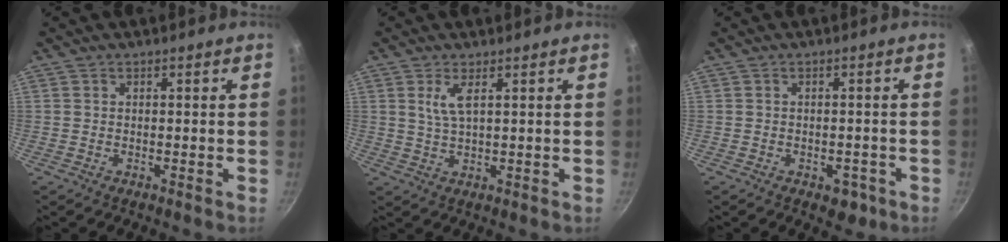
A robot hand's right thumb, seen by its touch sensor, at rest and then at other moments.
{"total": 3.5, "force": [1.4, 0.9, 3.1], "torque": [-0.069, -0.007, 0.035]}
{"total": 3.5, "force": [-1.8, 2.1, 2.1], "torque": [-0.009, 0.009, -0.019]}